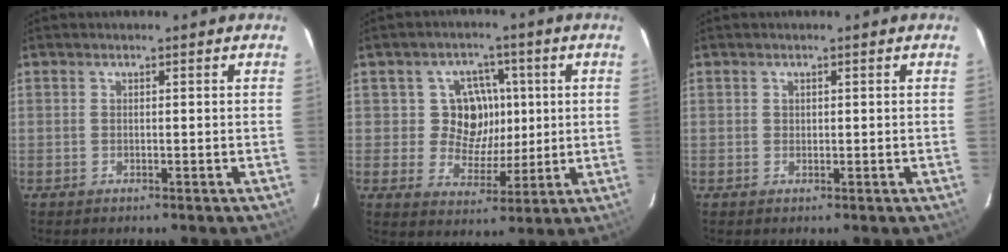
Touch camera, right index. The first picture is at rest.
{"total": 8.4, "force": [1.2, 8.0, 2.5], "torque": [-0.041, 0.004, 0.020]}
{"total": 0.5, "force": [0.2, 0.5, 0.0], "torque": [0.003, 0.003, 0.003]}